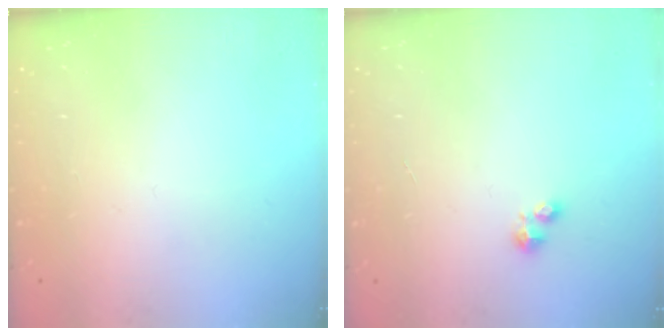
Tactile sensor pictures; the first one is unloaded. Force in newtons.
{"total": 1.9, "press": 1.8, "slide": 0.2}